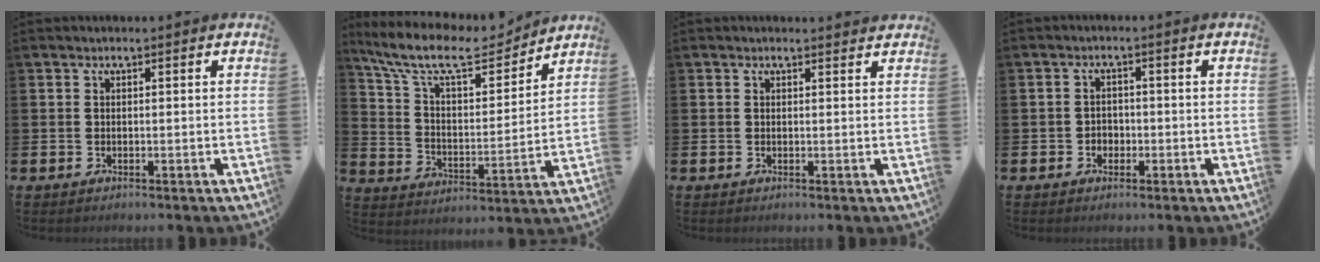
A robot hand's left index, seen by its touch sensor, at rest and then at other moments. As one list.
[{"total": 11.7, "force": [10.3, 3.1, 4.6], "torque": [-0.120, -0.065, 0.176]}, {"total": 0.7, "force": [0.6, 0.1, 0.1], "torque": [0.005, -0.002, 0.011]}, {"total": 1.9, "force": [-0.7, 1.7, 0.5], "torque": [-0.009, 0.003, -0.018]}]